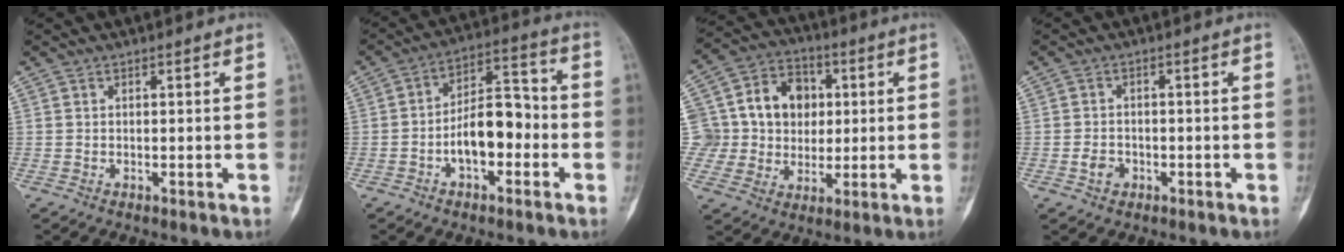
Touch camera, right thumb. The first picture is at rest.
{"total": 11.1, "force": [-3.0, 6.1, 8.8], "torque": [-0.122, 0.046, -0.058]}
{"total": 15.2, "force": [2.3, 13.6, 6.3], "torque": [-0.063, 0.028, 0.047]}
{"total": 2.8, "force": [-1.1, 2.2, 1.2], "torque": [-0.012, 0.010, -0.018]}